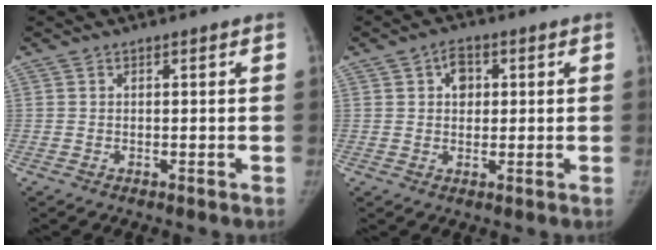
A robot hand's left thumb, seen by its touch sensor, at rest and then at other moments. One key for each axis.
{"total": 4.2, "fx": 1.2, "fy": 3.2, "fz": 2.5, "tx": -0.020, "ty": 0.002, "tz": 0.016}